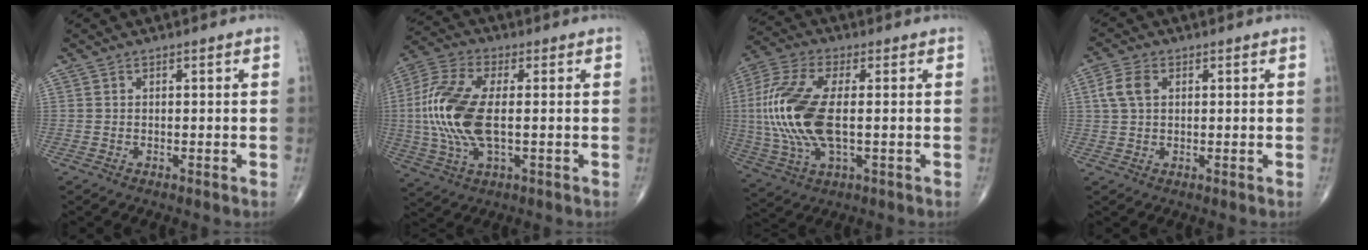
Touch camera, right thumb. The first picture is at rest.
{"total": 15.5, "force": [-0.2, 6.9, 13.9], "torque": [-0.319, 0.004, -0.005]}
{"total": 17.8, "force": [0.0, 7.9, 16.0], "torque": [-0.372, -0.002, 0.000]}
{"total": 4.6, "force": [1.2, 3.0, 3.3], "torque": [-0.074, 0.008, 0.022]}